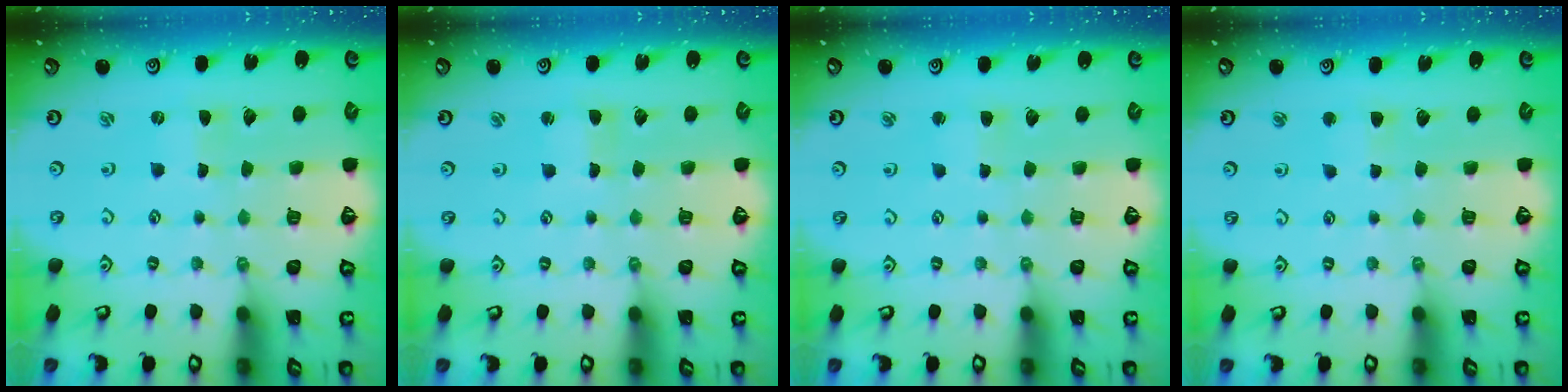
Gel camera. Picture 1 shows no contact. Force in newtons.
{"total": 1.1, "press": 1.0, "slide": 0.2}
{"total": 2.9, "press": 2.9, "slide": 0.3}
{"total": 2.4, "press": 2.4, "slide": 0.5}